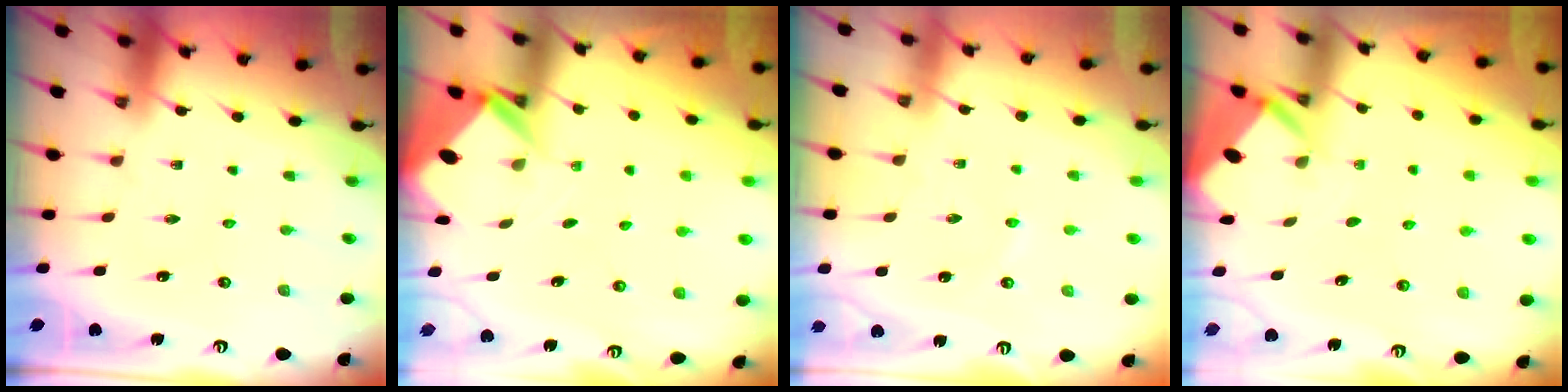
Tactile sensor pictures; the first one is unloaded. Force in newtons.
{"total": 2.7, "press": 2.7, "slide": 0.1}
{"total": 1.7, "press": 1.7, "slide": 0.3}
{"total": 2.9, "press": 2.9, "slide": 0.4}